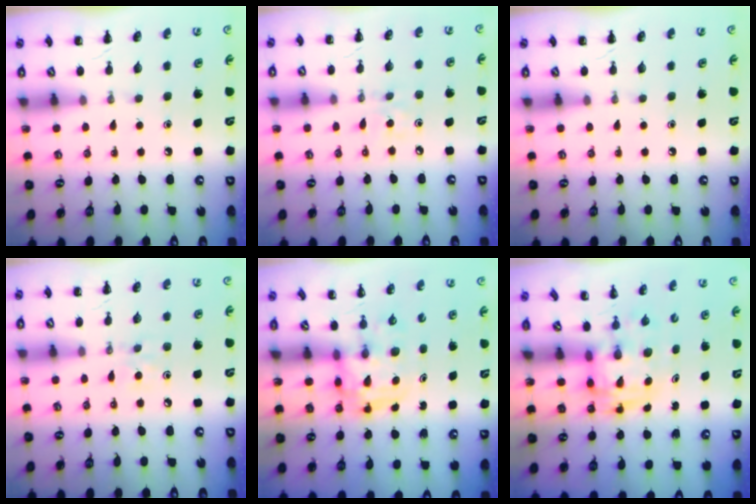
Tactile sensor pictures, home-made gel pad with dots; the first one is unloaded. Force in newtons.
{"total": 2.1, "press": 2.1, "slide": 0.6}
{"total": 0.0}
{"total": 4.4, "press": 4.0, "slide": 1.7}
{"total": 3.5, "press": 3.4, "slide": 0.6}
{"total": 2.9, "press": 2.8, "slide": 0.5}